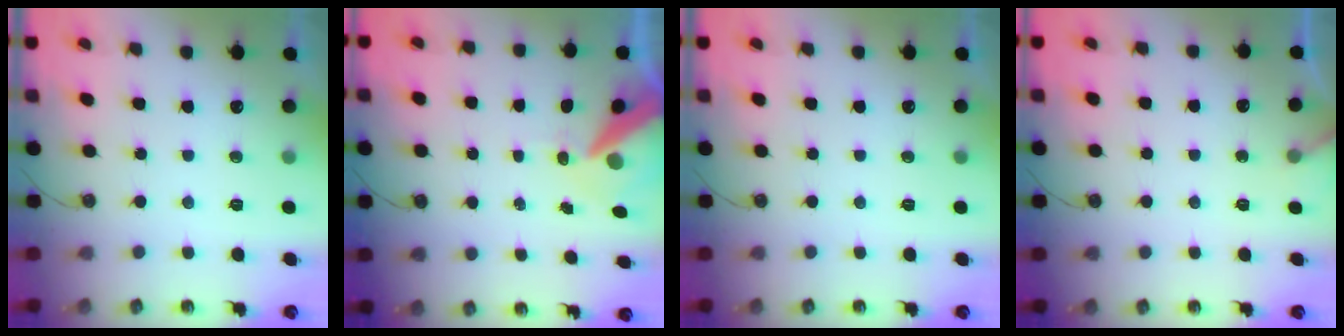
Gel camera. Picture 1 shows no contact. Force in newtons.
{"total": 11.1, "press": 11.0, "slide": 1.4}
{"total": 0.0}
{"total": 3.5, "press": 3.5, "slide": 0.4}